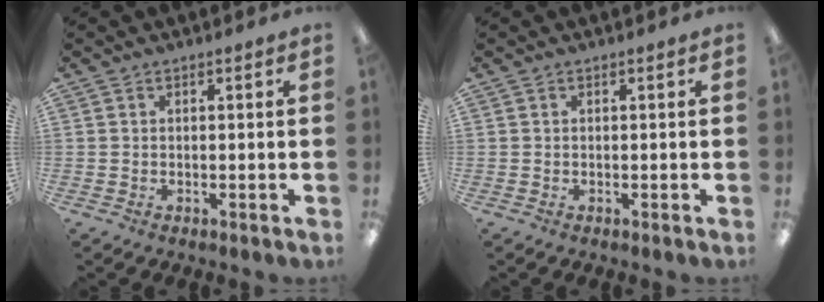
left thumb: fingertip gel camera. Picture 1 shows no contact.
{"total": 0.0}